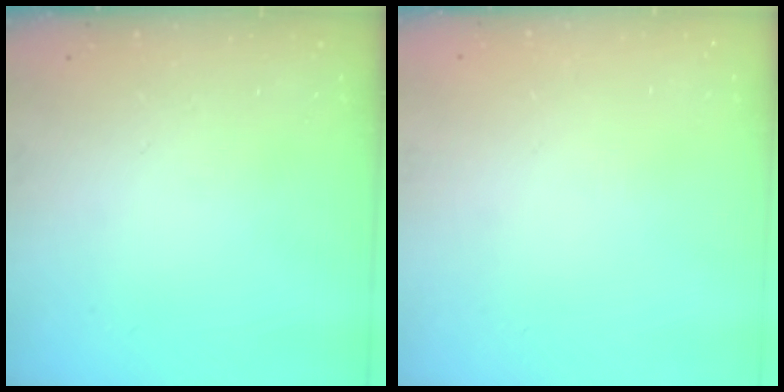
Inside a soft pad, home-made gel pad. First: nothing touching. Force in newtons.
{"total": 2.0, "press": 2.0, "slide": 0.1}